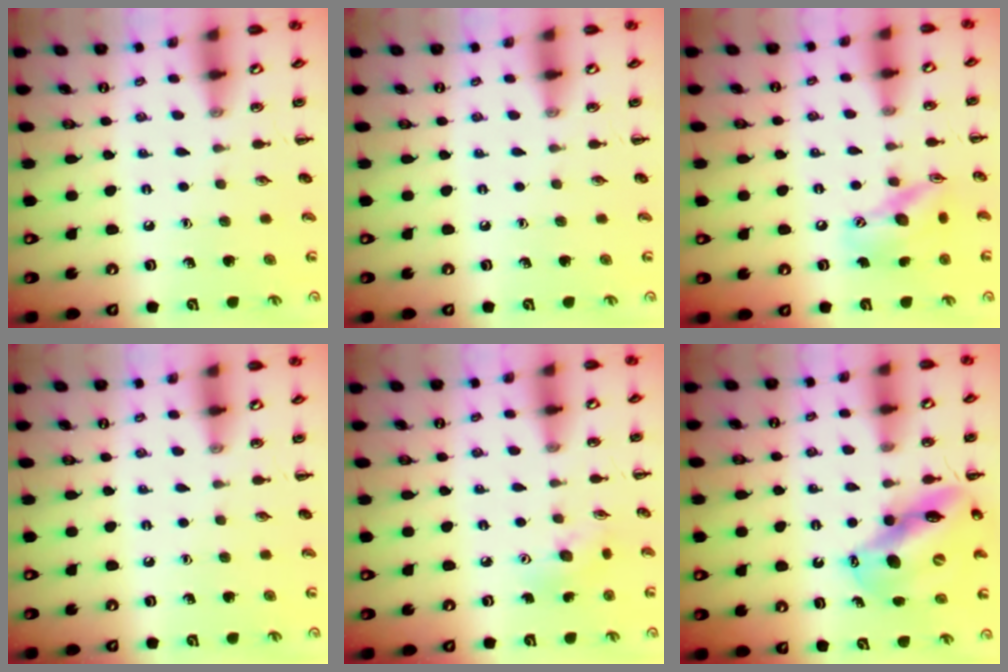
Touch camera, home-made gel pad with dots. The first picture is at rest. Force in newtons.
{"total": 0.0}
{"total": 13.7, "press": 13.5, "slide": 2.2}
{"total": 0.0}
{"total": 3.9, "press": 3.8, "slide": 0.7}
{"total": 13.6, "press": 13.1, "slide": 3.5}